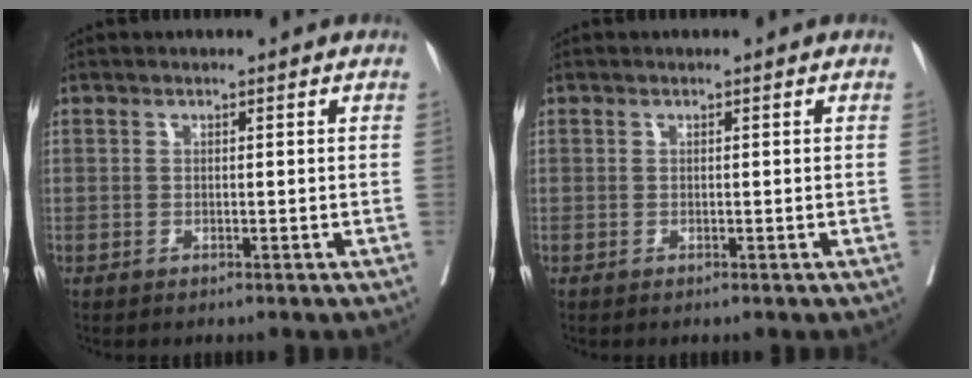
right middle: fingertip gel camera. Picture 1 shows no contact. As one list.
[{"total": 0.0}]